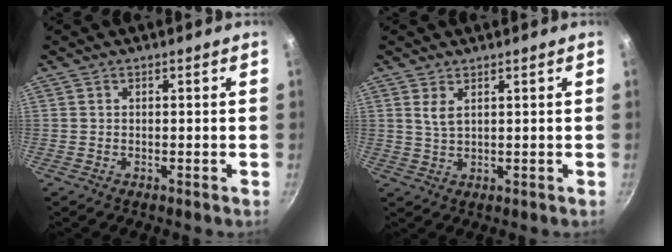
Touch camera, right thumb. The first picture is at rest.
{"total": 2.7, "force": [1.3, 1.1, 2.0], "torque": [-0.041, -0.011, 0.029]}